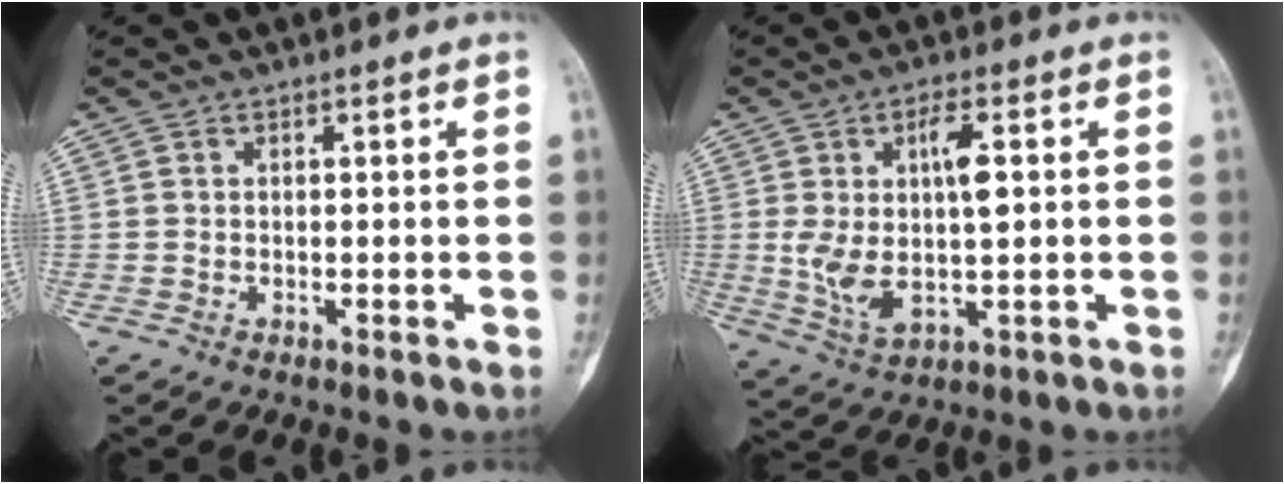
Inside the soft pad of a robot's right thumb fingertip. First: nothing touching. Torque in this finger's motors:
{"motor_torque": [0.77, 2.49, 1.40, 0.00, 0.38]}